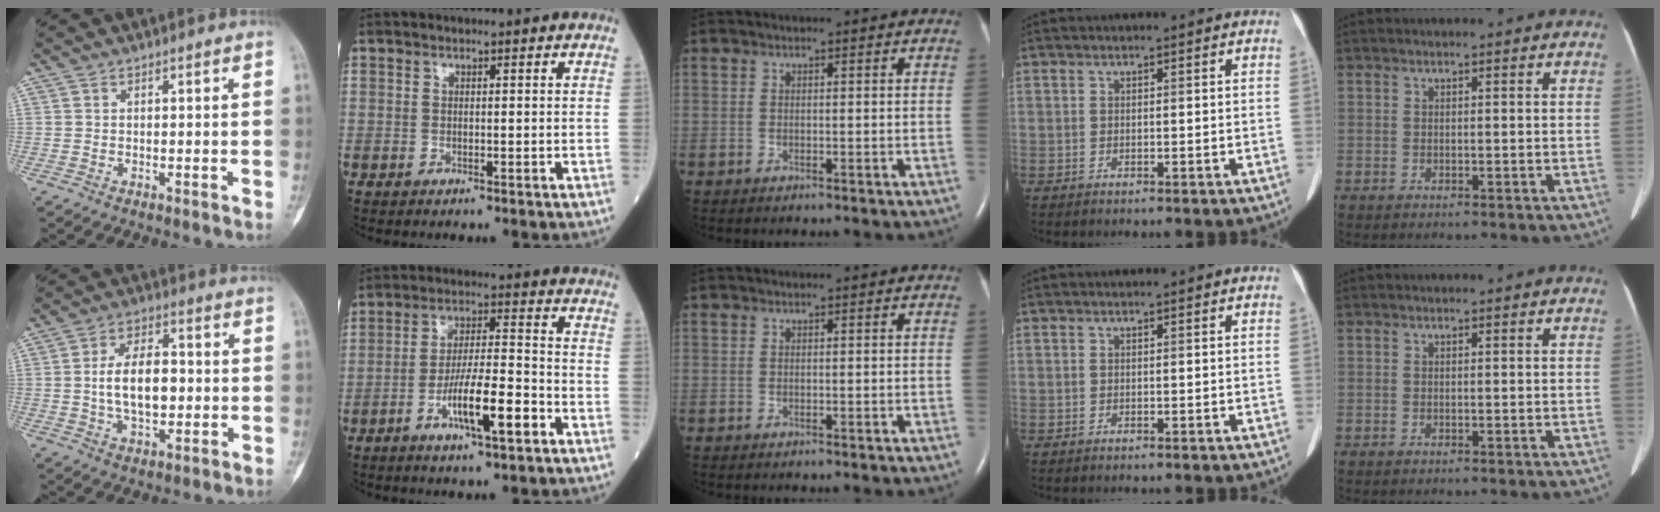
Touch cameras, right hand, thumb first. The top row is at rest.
{"thumb": {"total": 11.0, "force": [-0.3, 6.2, 9.0], "torque": [-0.143, 0.012, -0.005]}, "index": {"total": 9.9, "force": [-4.5, 1.4, 8.7], "torque": [-0.159, 0.000, -0.076]}}